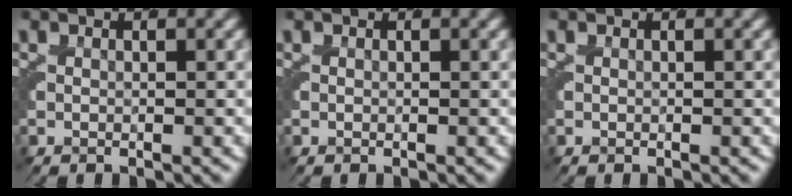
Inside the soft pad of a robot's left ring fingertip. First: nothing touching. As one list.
[{"total": 0.0}, {"total": 0.0}]